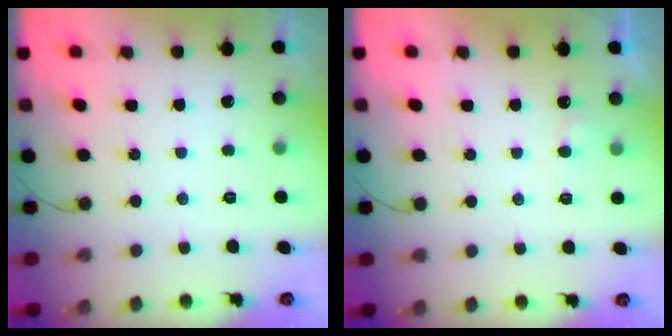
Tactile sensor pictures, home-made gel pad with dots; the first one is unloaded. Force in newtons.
{"total": 3.7, "press": 3.7, "slide": 0.3}